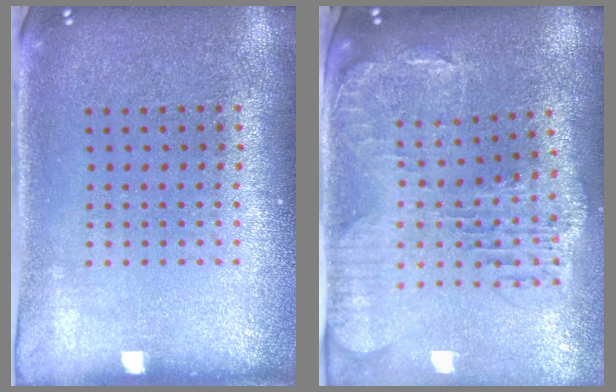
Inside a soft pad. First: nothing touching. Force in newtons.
{"total": 1.8, "press": 1.6, "slide": 0.7}